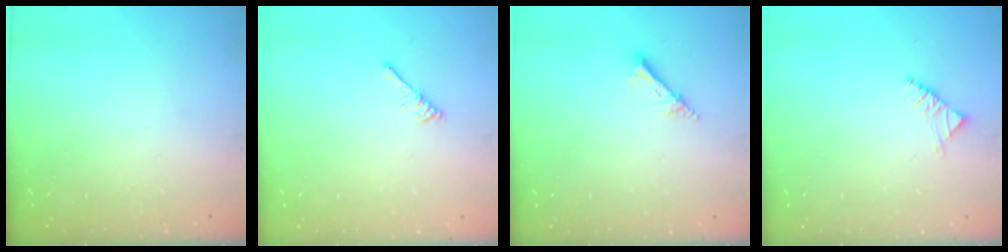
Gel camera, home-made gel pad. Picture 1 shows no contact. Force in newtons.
{"total": 3.0, "press": 2.9, "slide": 0.5}
{"total": 2.5, "press": 2.5, "slide": 0.2}
{"total": 2.6, "press": 2.5, "slide": 0.8}